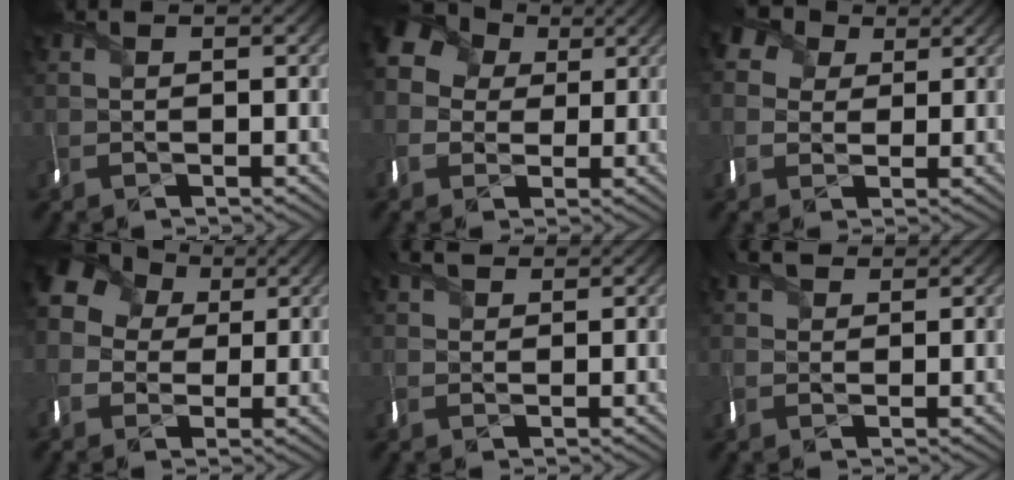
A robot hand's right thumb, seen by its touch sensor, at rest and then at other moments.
{"total": 7.1, "force": [1.5, 6.3, 3.0], "torque": [-0.100, 0.017, 0.014]}
{"total": 4.0, "force": [2.0, 3.4, 0.7], "torque": [-0.035, 0.010, 0.026]}
{"total": 8.4, "force": [1.8, 7.2, 3.9], "torque": [-0.124, 0.017, 0.012]}
{"total": 1.5, "force": [1.3, 0.2, -0.8], "torque": [0.003, 0.006, 0.022]}
{"total": 1.8, "force": [1.6, 0.6, -0.7], "torque": [0.002, 0.005, 0.026]}